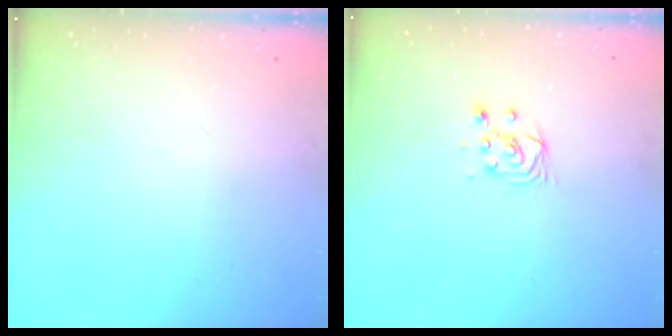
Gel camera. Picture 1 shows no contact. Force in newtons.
{"total": 4.6, "press": 4.6, "slide": 0.5}